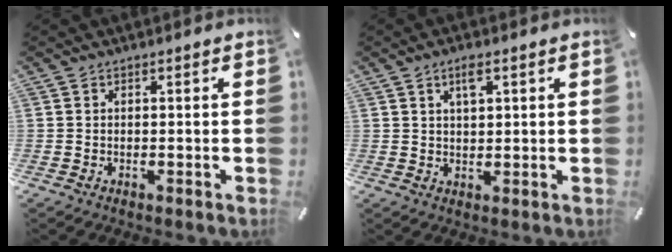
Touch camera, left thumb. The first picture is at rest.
{"total": 3.8, "force": [2.0, 1.7, 2.7], "torque": [-0.043, -0.002, 0.031]}